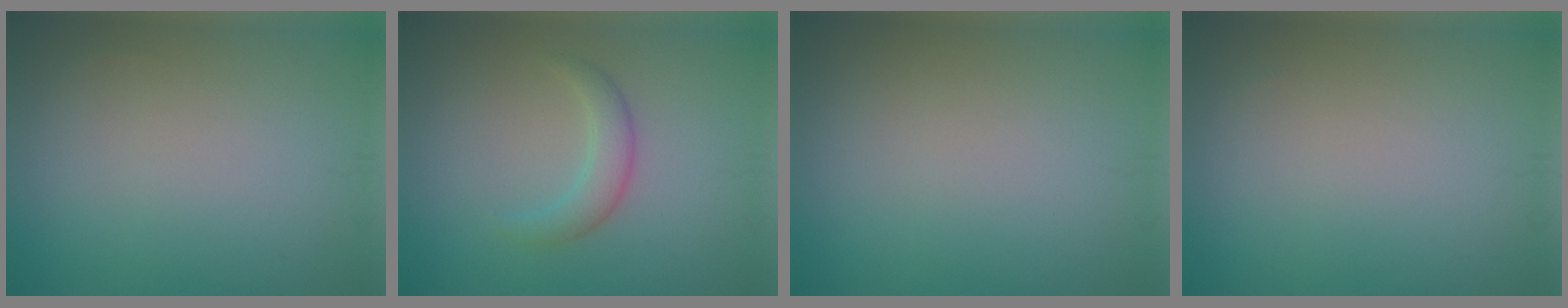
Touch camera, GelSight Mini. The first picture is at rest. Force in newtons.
{"total": 2.2, "press": 2.2, "slide": 0.2}
{"total": 0.0}
{"total": 0.0}